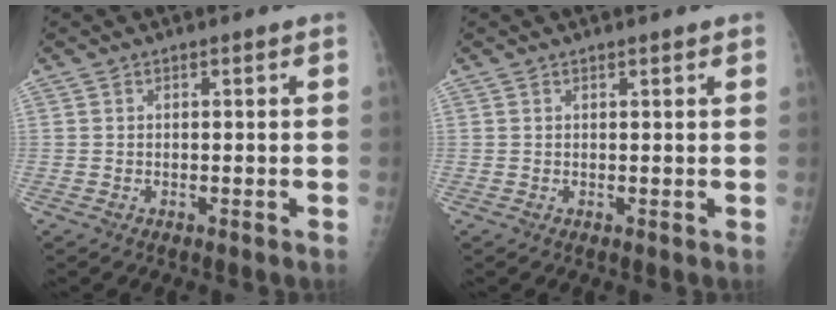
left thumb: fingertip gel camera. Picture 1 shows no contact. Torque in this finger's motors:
{"motor_torque": [-0.39, -0.14, 0.04, 0.21, 0.05]}